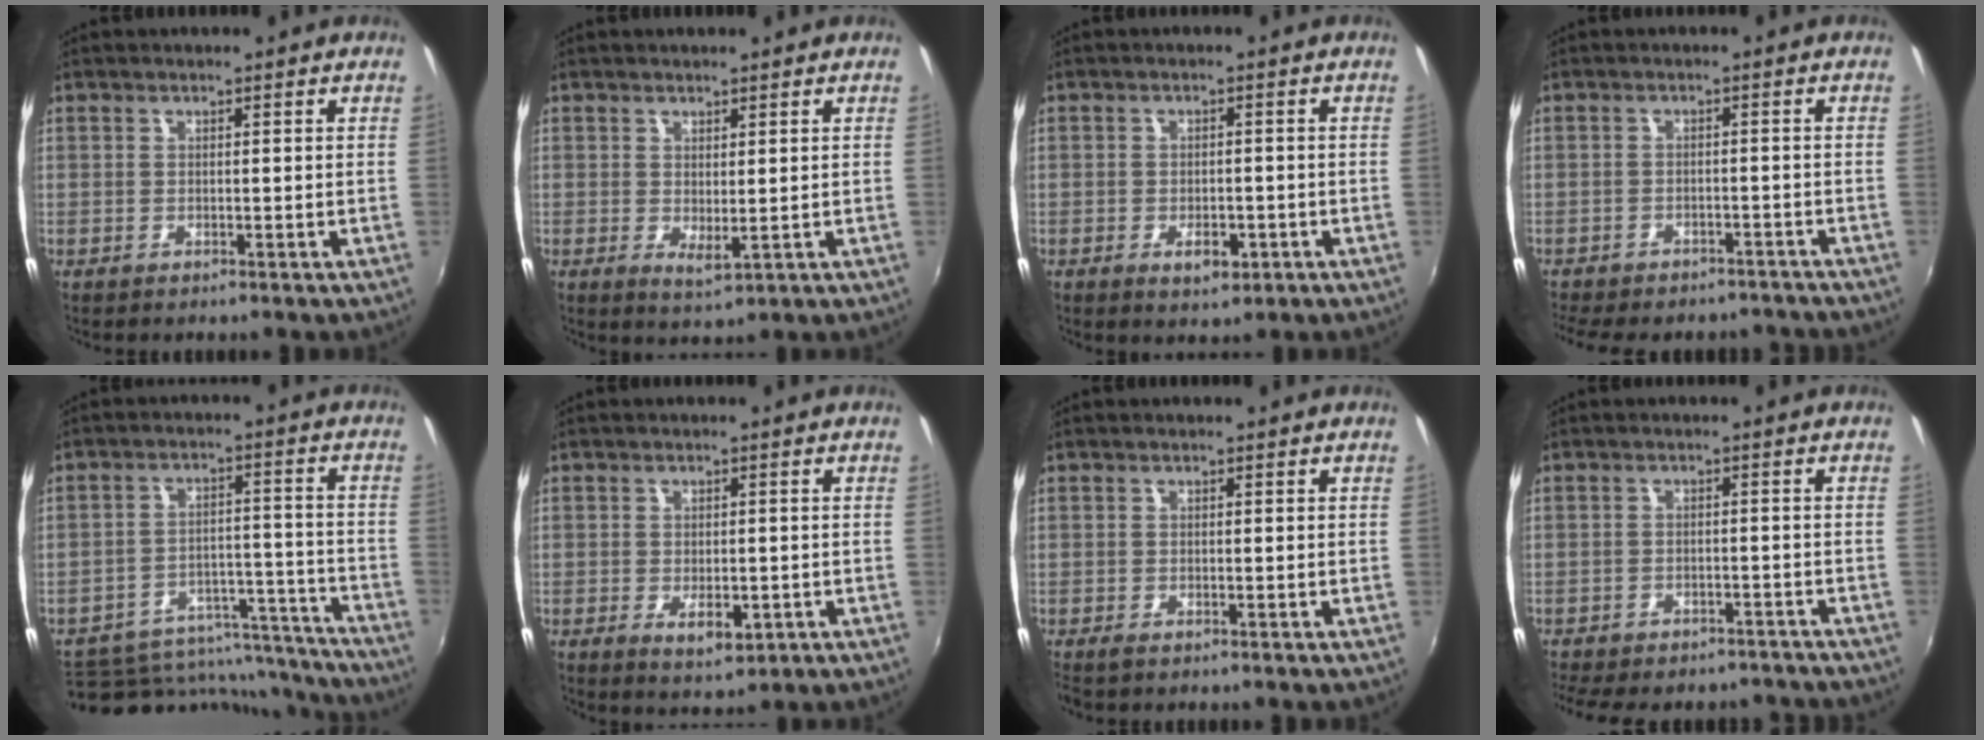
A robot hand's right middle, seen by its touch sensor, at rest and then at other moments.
{"total": 2.5, "force": [0.6, 0.9, 2.3], "torque": [-0.038, -0.009, 0.011]}
{"total": 4.0, "force": [-1.8, 2.3, 2.8], "torque": [-0.057, -0.007, -0.024]}
{"total": 13.9, "force": [-12.0, 4.9, 5.1], "torque": [-0.120, -0.011, -0.156]}
{"total": 17.3, "force": [-15.3, 7.0, 3.8], "torque": [-0.070, 0.040, -0.194]}
{"total": 4.7, "force": [-1.5, 2.5, 3.8], "torque": [-0.071, -0.013, -0.018]}
{"total": 1.1, "force": [-0.9, 0.3, 0.6], "torque": [-0.011, -0.006, -0.016]}
{"total": 15.2, "force": [-13.1, 5.4, 5.7], "torque": [-0.133, -0.009, -0.171]}